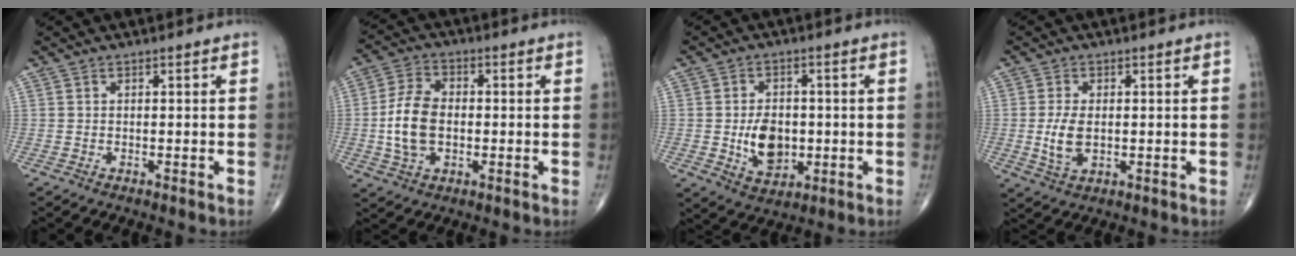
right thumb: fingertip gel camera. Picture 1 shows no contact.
{"total": 10.0, "force": [-0.8, 6.3, 7.7], "torque": [-0.148, 0.014, -0.018]}
{"total": 8.8, "force": [-0.9, 6.0, 6.3], "torque": [-0.079, -0.005, -0.008]}
{"total": 5.9, "force": [-0.2, 3.3, 4.8], "torque": [-0.097, -0.007, 0.000]}